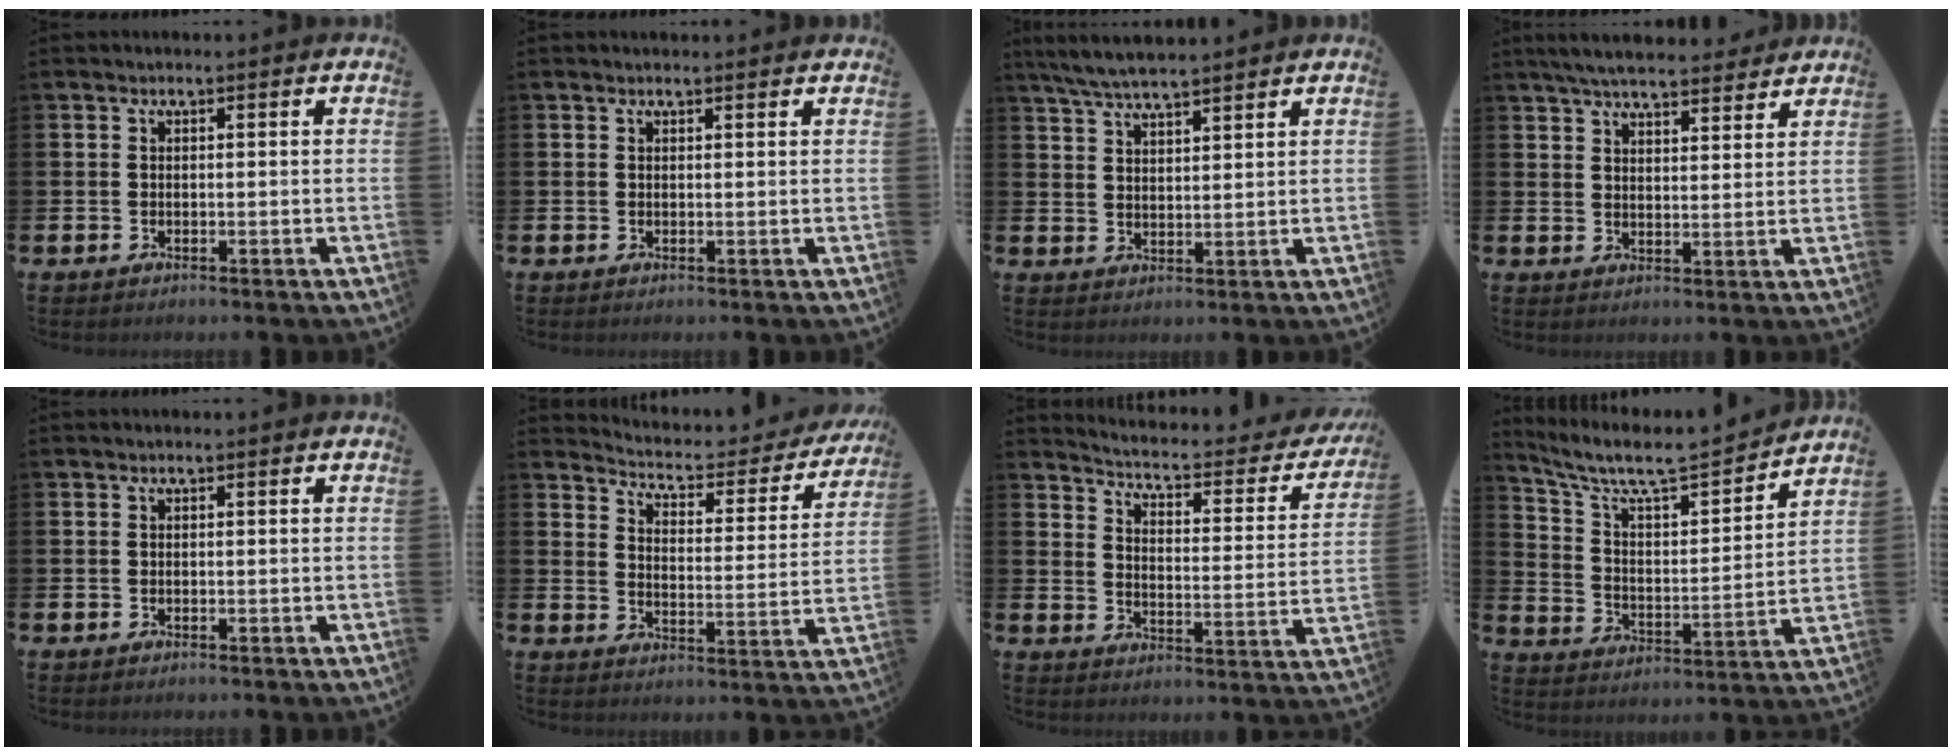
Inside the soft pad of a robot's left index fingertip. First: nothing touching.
{"total": 0.8, "force": [0.8, 0.1, 0.1], "torque": [0.008, -0.003, 0.012]}
{"total": 5.5, "force": [5.3, 0.4, 1.6], "torque": [-0.049, -0.018, 0.097]}
{"total": 6.0, "force": [5.7, 0.9, 1.5], "torque": [-0.042, -0.023, 0.104]}
{"total": 0.0}
{"total": 4.8, "force": [4.4, 1.5, 1.2], "torque": [-0.045, -0.038, 0.067]}
{"total": 4.2, "force": [3.7, 0.9, 1.7], "torque": [-0.049, -0.035, 0.050]}
{"total": 8.6, "force": [7.8, 1.8, 3.2], "torque": [-0.093, -0.061, 0.130]}